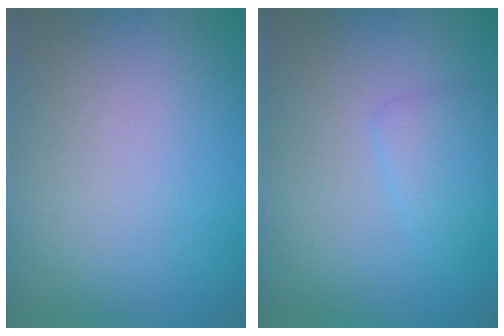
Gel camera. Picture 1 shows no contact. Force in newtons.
{"total": 1.8, "press": 1.8, "slide": 0.0}